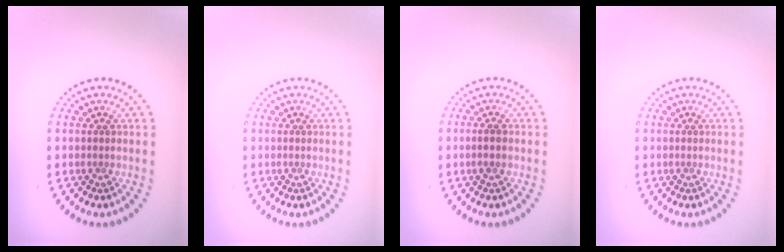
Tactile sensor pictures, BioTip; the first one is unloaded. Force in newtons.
{"total": 0.0}
{"total": 1.3, "press": 1.2, "slide": 0.5}
{"total": 0.0}